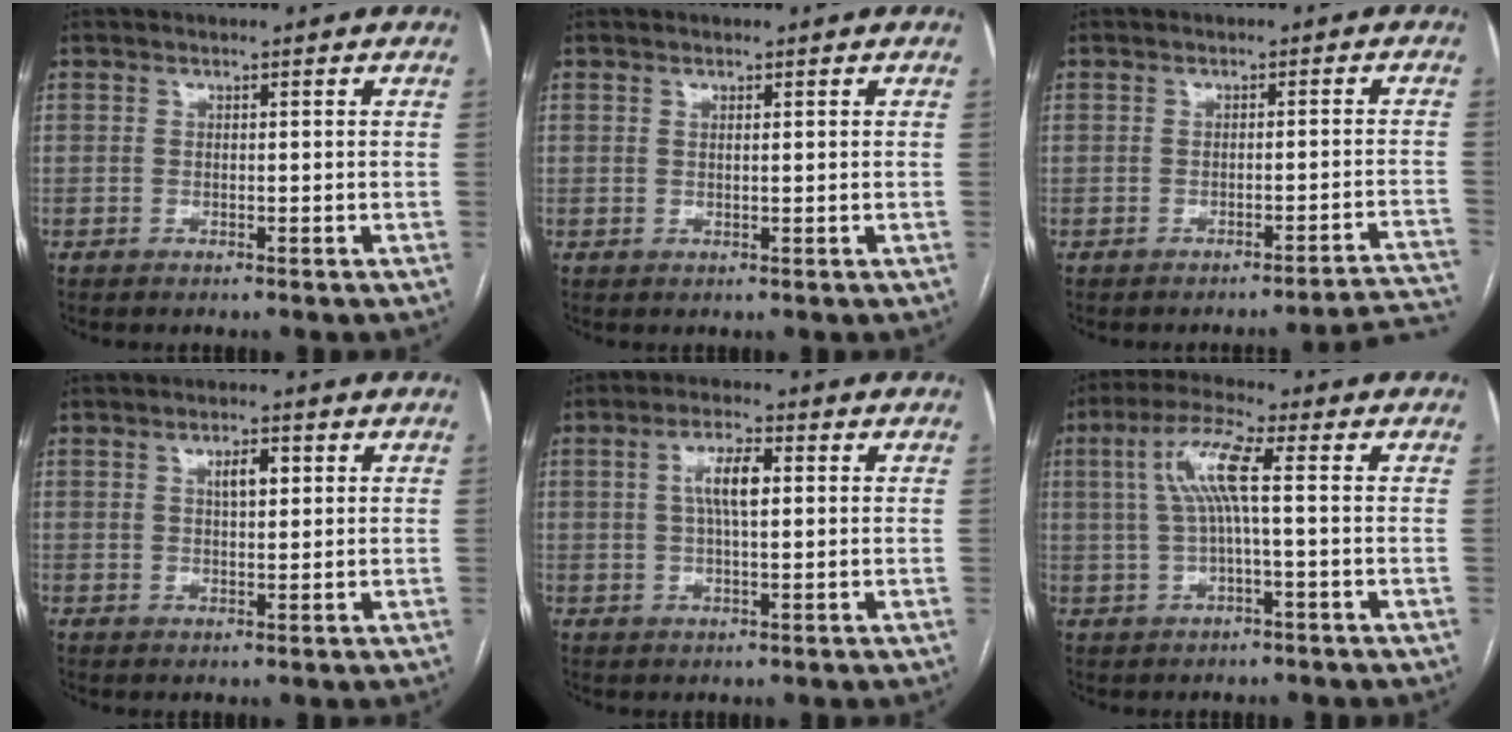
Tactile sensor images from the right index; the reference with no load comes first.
{"total": 0.7, "force": [0.3, 0.2, 0.6], "torque": [-0.013, 0.000, 0.005]}
{"total": 8.1, "force": [-7.9, -0.6, 1.3], "torque": [0.014, 0.017, -0.093]}
{"total": 3.4, "force": [1.1, 1.4, 2.9], "torque": [-0.048, 0.005, 0.019]}
{"total": 5.7, "force": [1.0, 1.7, 5.4], "torque": [-0.107, 0.012, 0.019]}
{"total": 7.5, "force": [0.9, 0.7, 7.4], "torque": [-0.153, 0.022, 0.019]}